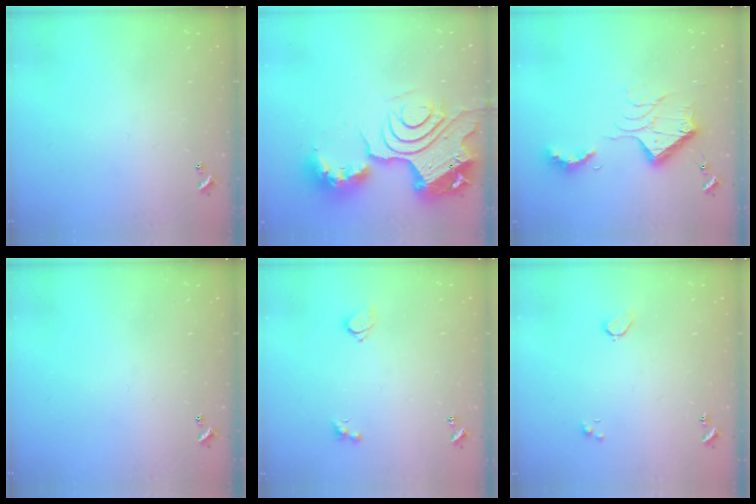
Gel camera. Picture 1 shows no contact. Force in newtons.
{"total": 21.8, "press": 21.6, "slide": 2.5}
{"total": 14.4, "press": 14.3, "slide": 1.5}
{"total": 0.0}
{"total": 2.8, "press": 2.5, "slide": 1.3}
{"total": 1.5, "press": 1.4, "slide": 0.6}